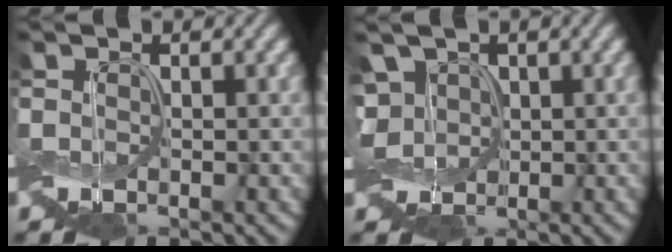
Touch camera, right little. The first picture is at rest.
{"total": 4.5, "force": [1.2, 3.3, 2.8], "torque": [-0.064, 0.020, 0.018]}